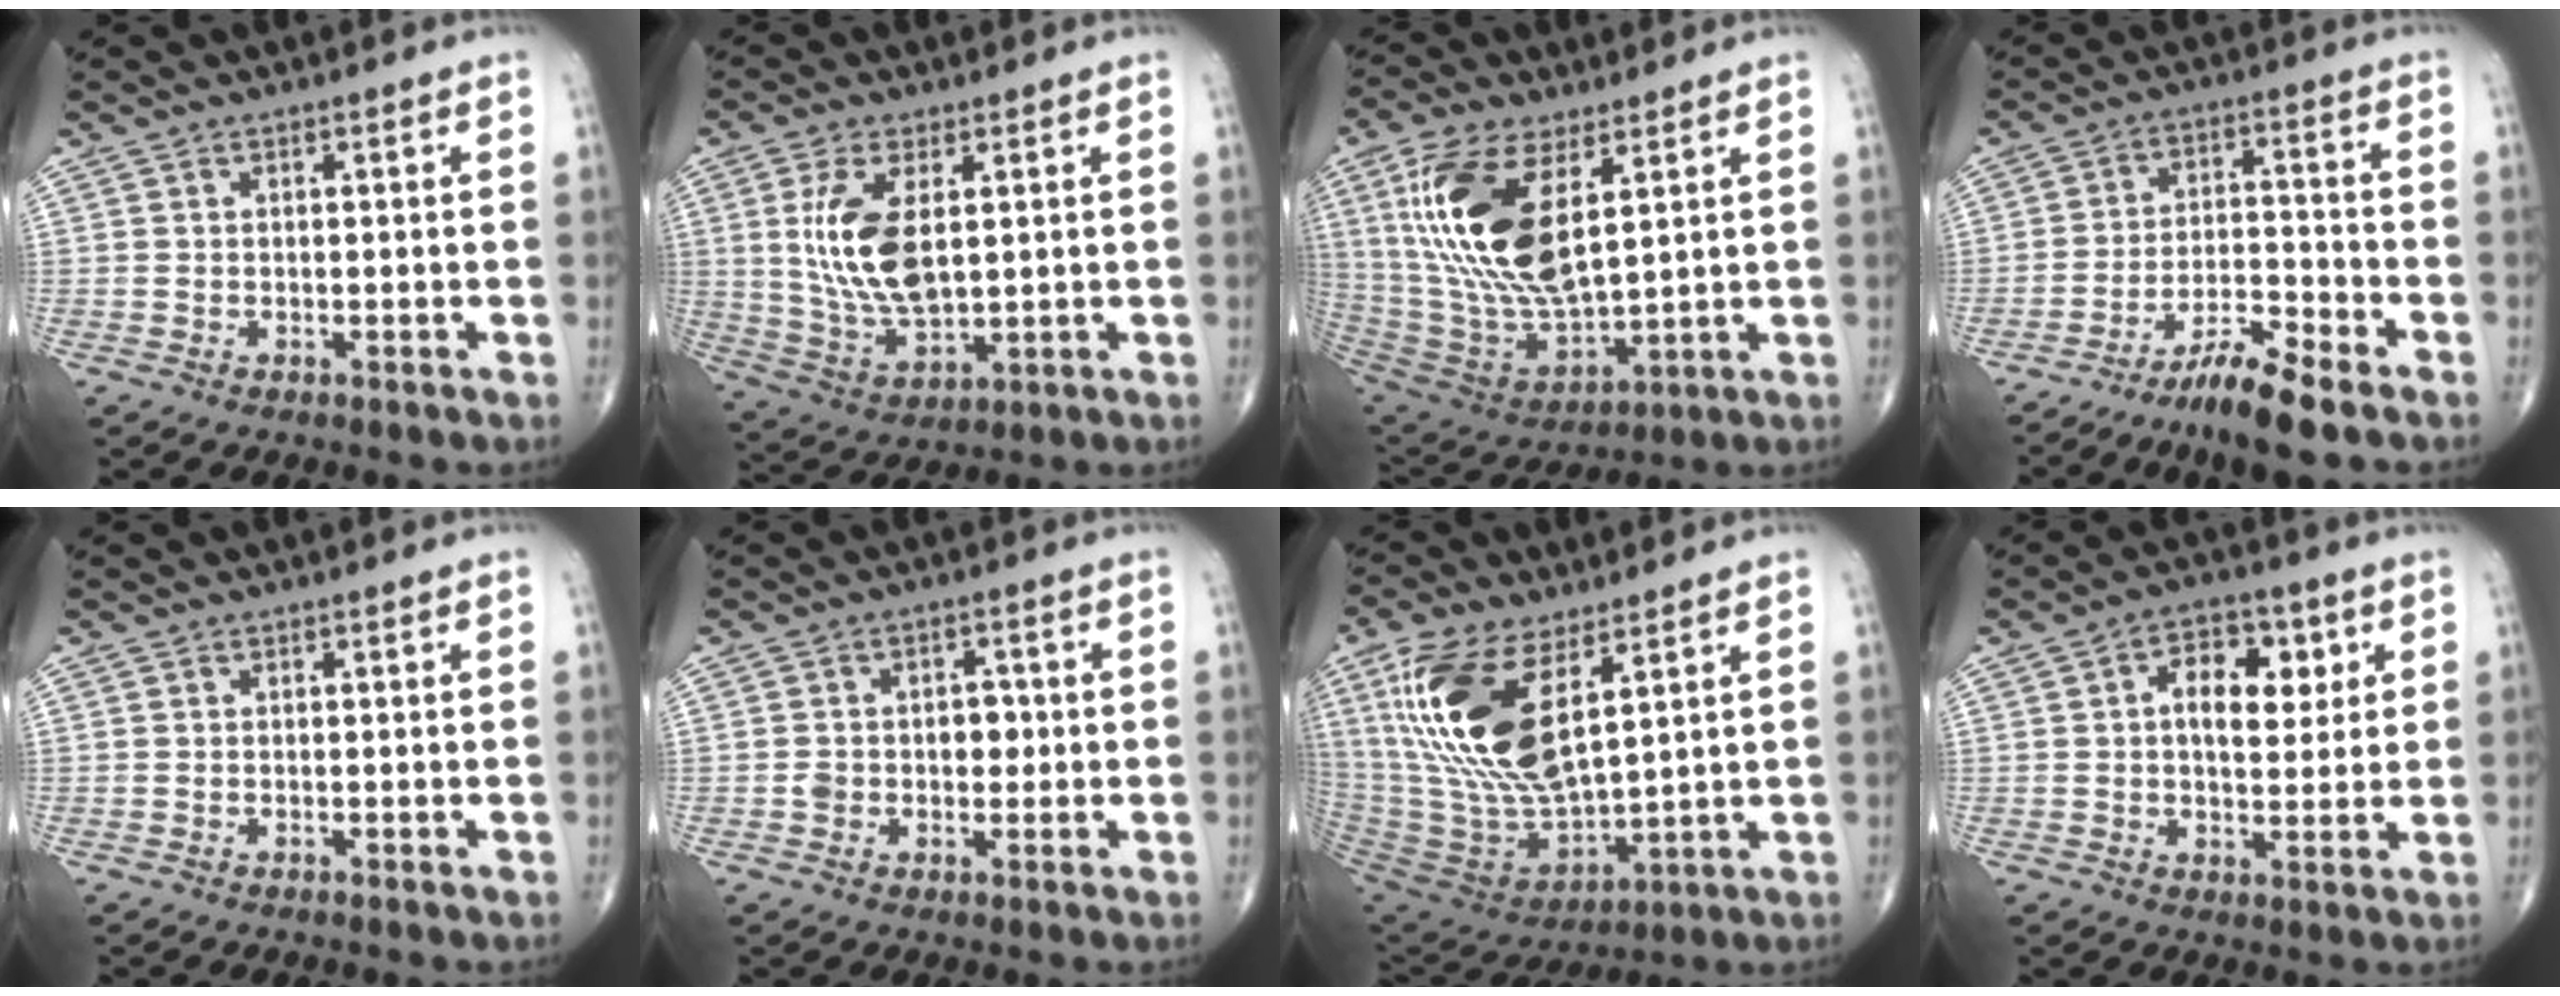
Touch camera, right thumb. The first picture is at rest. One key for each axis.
{"total": 12.3, "fx": 2.4, "fy": 5.8, "fz": 10.5, "tx": -0.213, "ty": -0.017, "tz": 0.058}
{"total": 21.2, "fx": 6.5, "fy": 9.5, "fz": 17.8, "tx": -0.362, "ty": -0.030, "tz": 0.131}
{"total": 9.2, "fx": -6.9, "fy": 1.2, "fz": 5.9, "tx": -0.112, "ty": 0.046, "tz": -0.123}
{"total": 0.0}
{"total": 4.7, "fx": -0.3, "fy": 3.4, "fz": 3.1, "tx": -0.029, "ty": 0.014, "tz": -0.003}
{"total": 21.6, "fx": 7.8, "fy": 9.5, "fz": 17.8, "tx": -0.366, "ty": -0.036, "tz": 0.160}
{"total": 9.7, "fx": 2.3, "fy": 5.8, "fz": 7.4, "tx": -0.078, "ty": 0.001, "tz": 0.033}